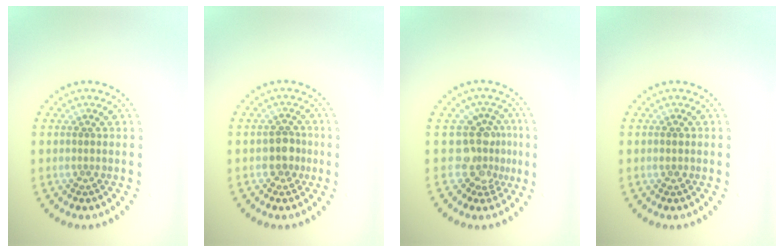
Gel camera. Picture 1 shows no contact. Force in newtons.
{"total": 1.9, "press": 1.8, "slide": 0.7}
{"total": 3.7, "press": 2.6, "slide": 2.6}
{"total": 0.8, "press": 0.8, "slide": 0.3}